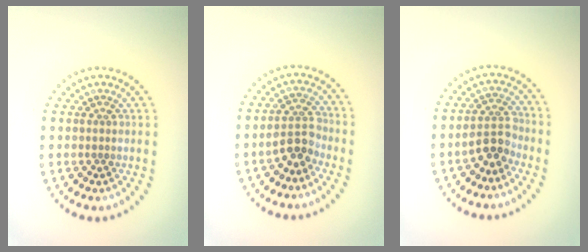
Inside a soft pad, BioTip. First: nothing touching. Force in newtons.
{"total": 2.8, "press": 2.5, "slide": 1.2}
{"total": 2.8, "press": 2.5, "slide": 1.2}